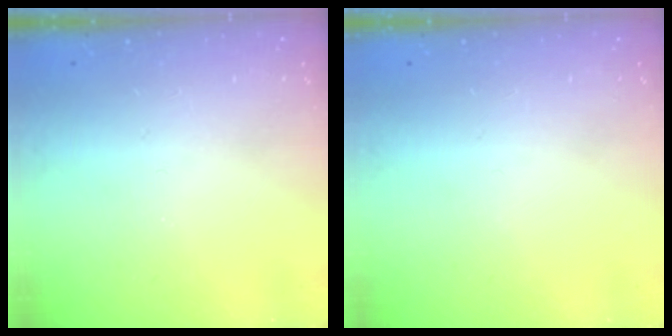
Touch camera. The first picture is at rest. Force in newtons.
{"total": 0.0}